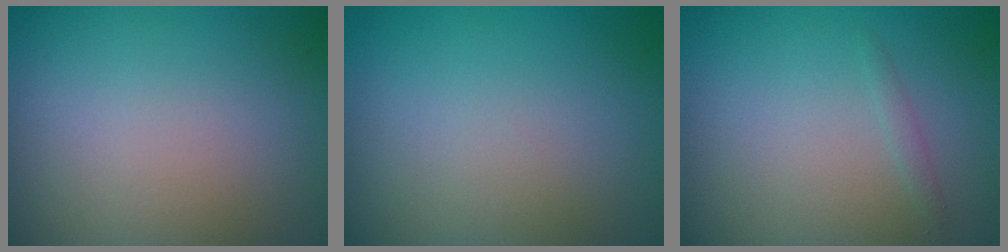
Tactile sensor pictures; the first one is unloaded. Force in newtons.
{"total": 0.0}
{"total": 0.6, "press": 0.6, "slide": 0.0}